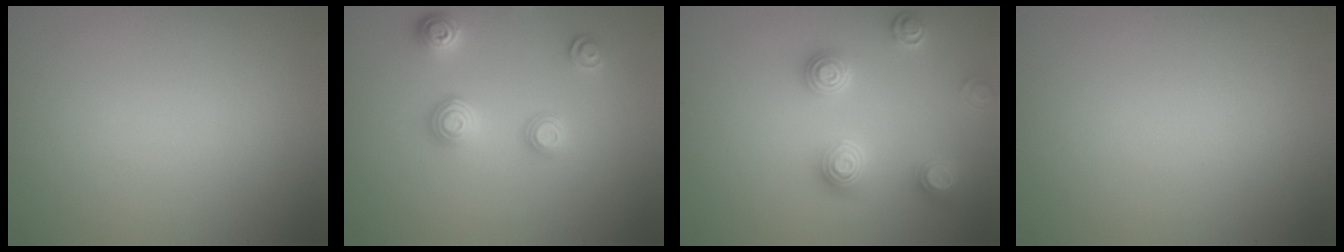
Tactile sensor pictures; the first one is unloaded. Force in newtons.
{"total": 3.4, "press": 3.0, "slide": 1.4}
{"total": 3.5, "press": 3.4, "slide": 0.8}
{"total": 0.0}